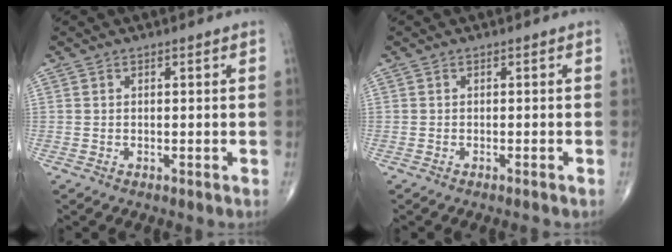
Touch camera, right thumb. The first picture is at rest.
{"total": 1.1, "force": [-0.9, -0.3, 0.5], "torque": [-0.011, 0.008, -0.011]}